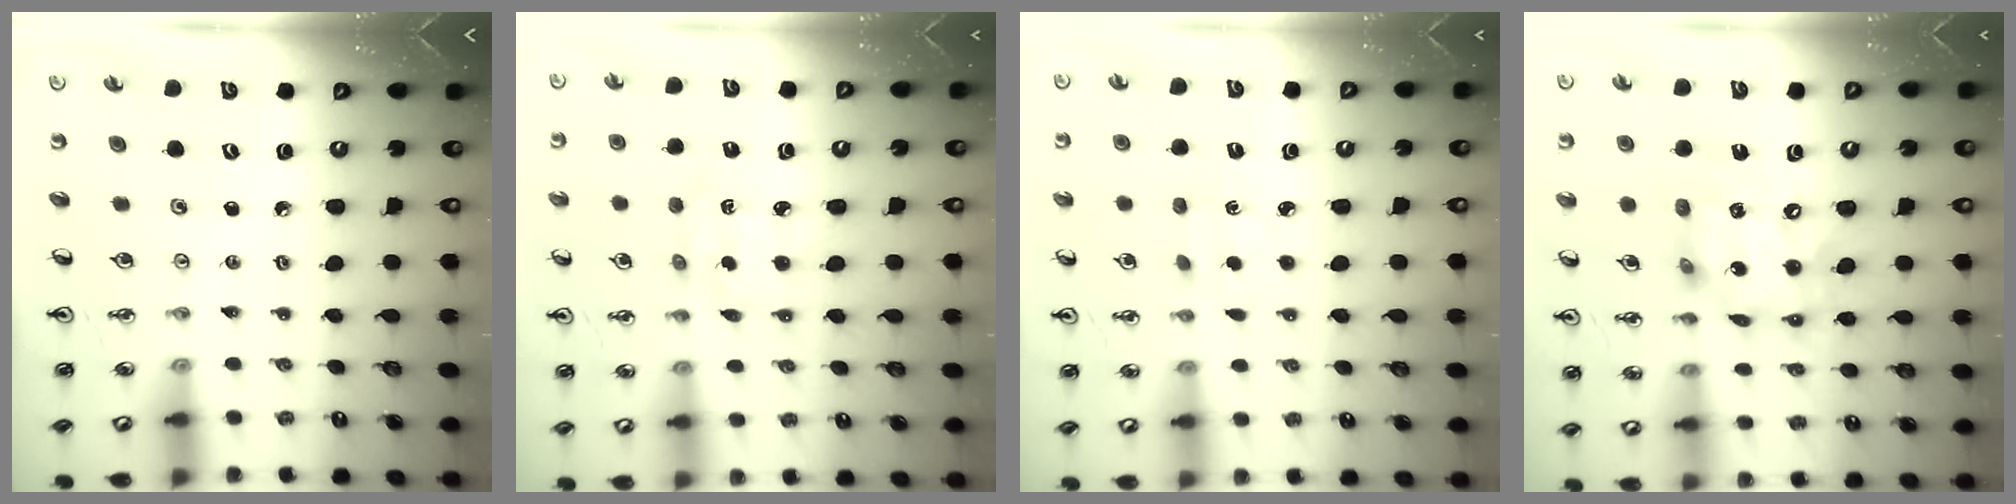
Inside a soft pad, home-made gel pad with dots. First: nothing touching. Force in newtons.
{"total": 2.9, "press": 2.9, "slide": 0.2}
{"total": 1.6, "press": 1.5, "slide": 0.5}
{"total": 13.6, "press": 13.5, "slide": 1.7}